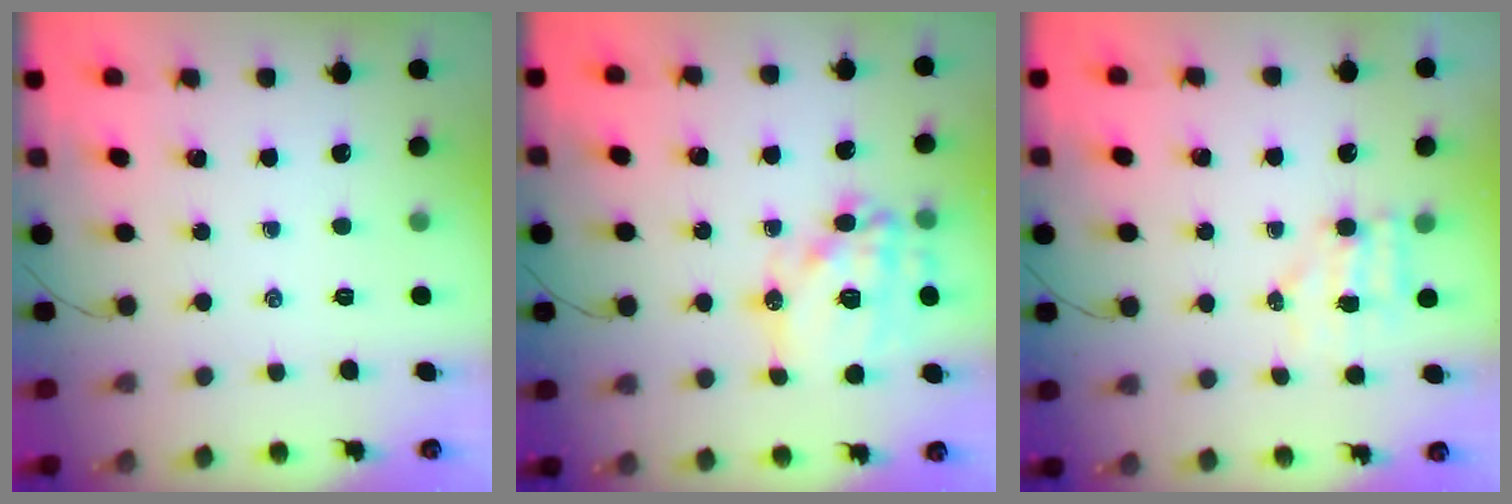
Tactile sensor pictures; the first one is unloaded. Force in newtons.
{"total": 16.6, "press": 16.3, "slide": 3.0}
{"total": 4.5, "press": 4.5, "slide": 0.8}